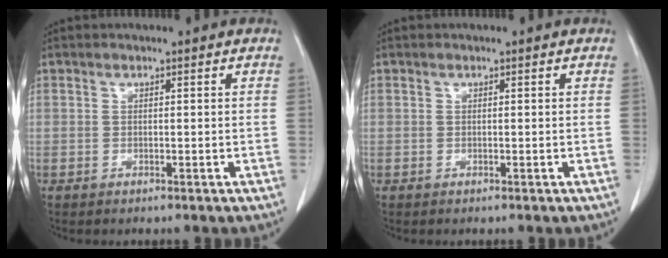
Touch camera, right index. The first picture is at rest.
{"total": 0.0}